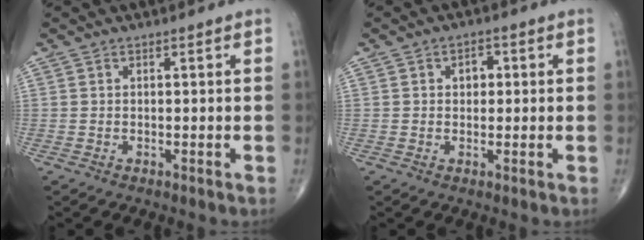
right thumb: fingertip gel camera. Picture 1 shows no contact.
{"total": 2.8, "force": [0.5, 2.1, 1.8], "torque": [-0.012, 0.005, 0.002]}